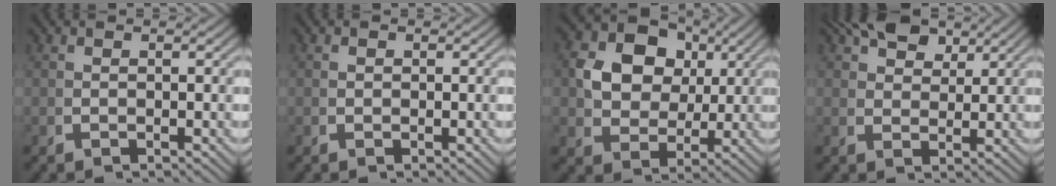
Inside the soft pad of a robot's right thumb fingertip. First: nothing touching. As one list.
[{"total": 0.6, "force": [0.2, 0.5, 0.2], "torque": [-0.005, -0.004, 0.005]}, {"total": 9.7, "force": [2.4, 7.5, 5.7], "torque": [-0.138, -0.027, 0.054]}, {"total": 6.3, "force": [4.4, 3.2, 3.2], "torque": [-0.045, 0.002, 0.076]}]